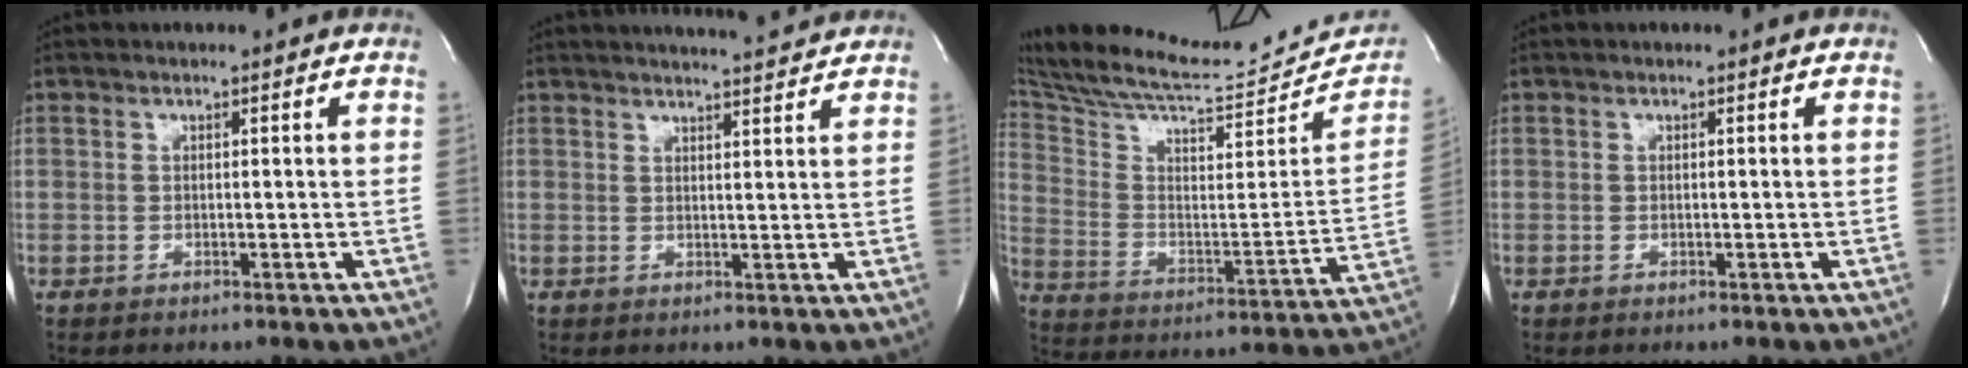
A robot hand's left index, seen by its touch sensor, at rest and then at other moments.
{"total": 7.9, "force": [7.5, 0.0, 2.5], "torque": [-0.042, 0.008, 0.094]}
{"total": 26.1, "force": [23.6, 3.7, 10.4], "torque": [-0.183, -0.049, 0.341]}
{"total": 0.0}